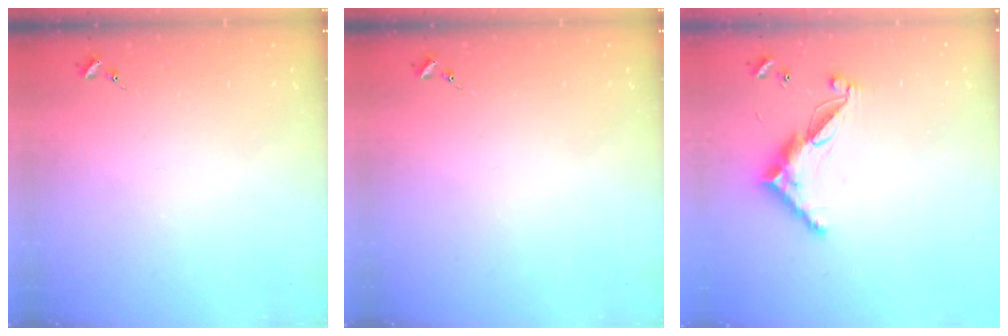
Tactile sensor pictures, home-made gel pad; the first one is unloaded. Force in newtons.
{"total": 0.0}
{"total": 11.6, "press": 11.6, "slide": 0.4}